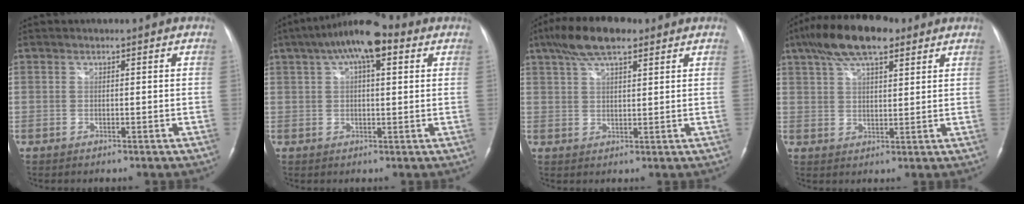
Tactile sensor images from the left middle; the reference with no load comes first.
{"total": 11.4, "force": [5.8, 3.5, 9.2], "torque": [-0.165, 0.040, 0.092]}
{"total": 8.7, "force": [5.9, 2.7, 5.9], "torque": [-0.115, 0.022, 0.102]}
{"total": 11.9, "force": [7.9, 4.0, 8.1], "torque": [-0.153, 0.030, 0.138]}